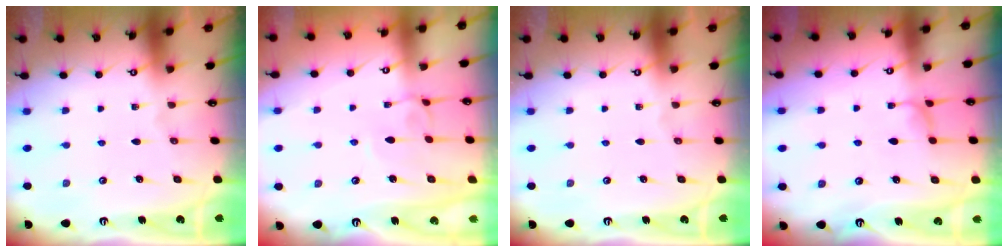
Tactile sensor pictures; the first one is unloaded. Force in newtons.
{"total": 2.5, "press": 2.5, "slide": 0.3}
{"total": 0.0}
{"total": 2.2, "press": 2.2, "slide": 0.4}